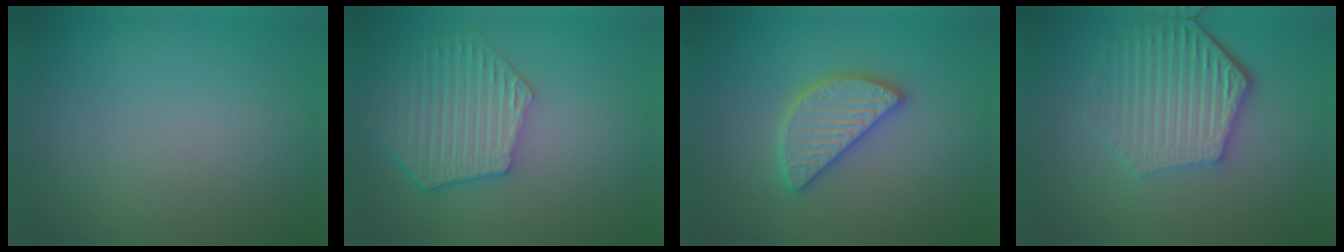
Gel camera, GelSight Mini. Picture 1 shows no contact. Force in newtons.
{"total": 5.7, "press": 4.7, "slide": 3.3}
{"total": 4.2, "press": 4.2, "slide": 0.3}
{"total": 5.8, "press": 4.3, "slide": 3.8}